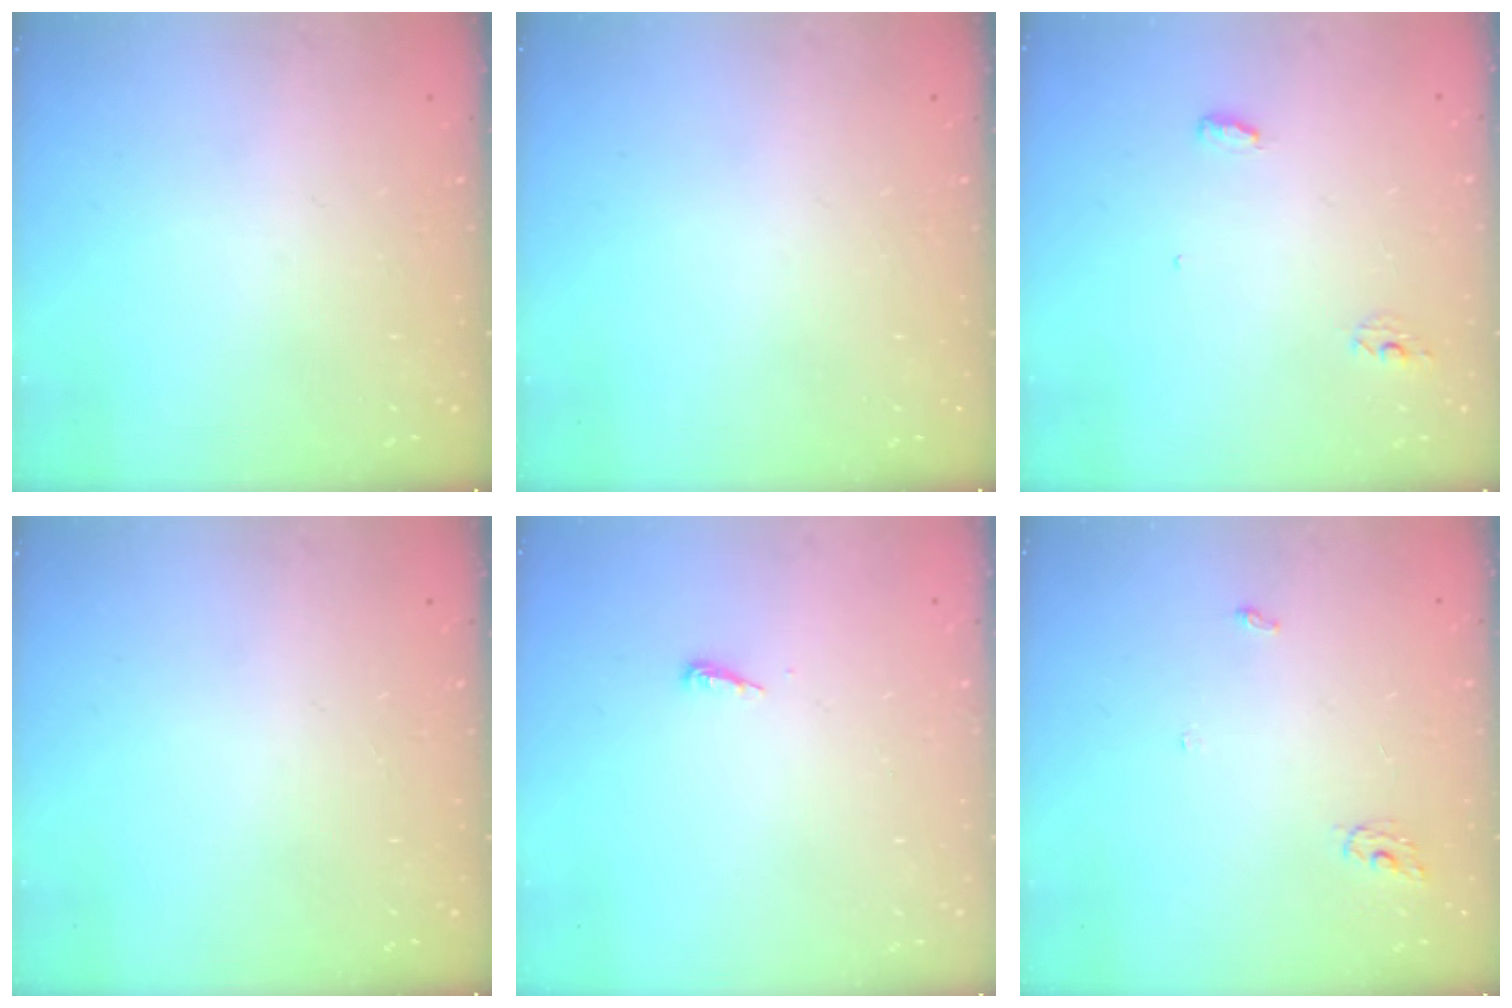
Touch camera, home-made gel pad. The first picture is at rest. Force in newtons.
{"total": 0.0}
{"total": 5.2, "press": 4.4, "slide": 2.7}
{"total": 0.0}
{"total": 4.0, "press": 4.0, "slide": 0.5}
{"total": 3.4, "press": 3.3, "slide": 0.3}